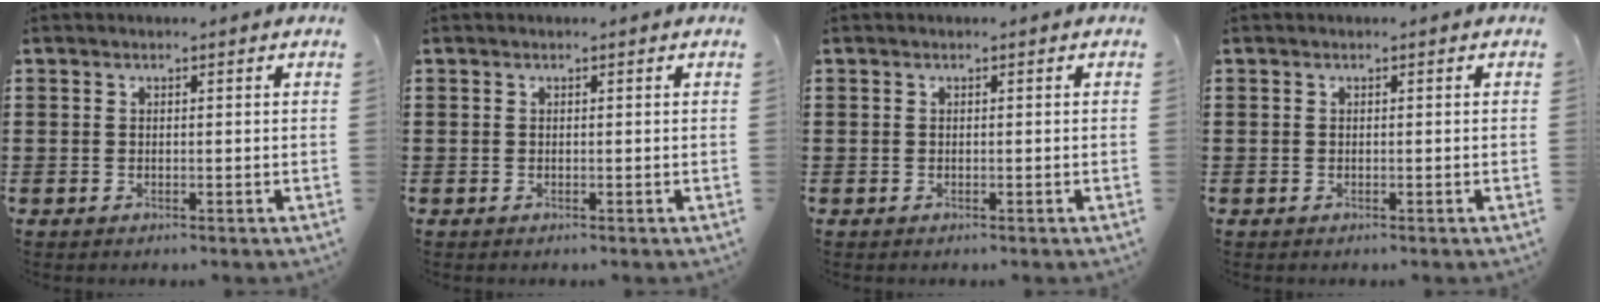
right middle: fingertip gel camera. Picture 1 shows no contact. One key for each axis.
{"total": 0.0}
{"total": 0.0}
{"total": 0.0}